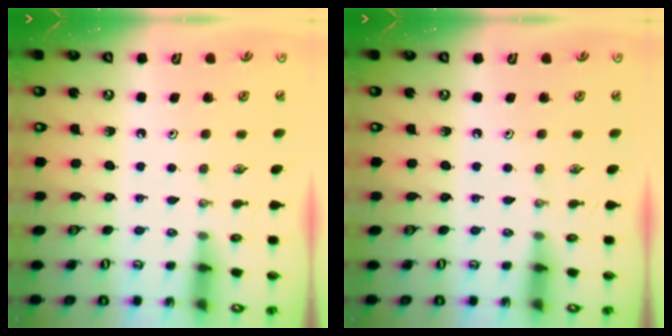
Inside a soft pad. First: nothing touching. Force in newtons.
{"total": 0.0}